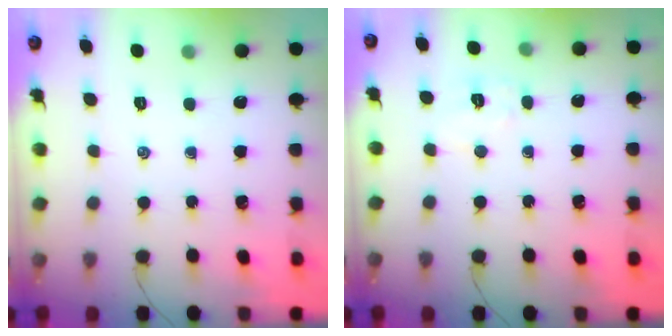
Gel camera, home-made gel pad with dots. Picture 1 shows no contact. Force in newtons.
{"total": 4.4, "press": 4.3, "slide": 1.0}